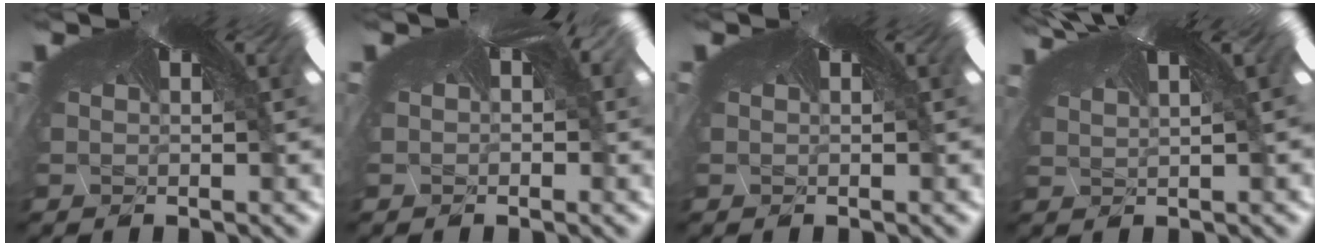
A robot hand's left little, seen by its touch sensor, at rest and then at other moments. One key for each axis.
{"total": 1.8, "fx": 0.0, "fy": 1.5, "fz": 0.9, "tx": -0.030, "ty": 0.010, "tz": -0.004}
{"total": 0.0}
{"total": 1.9, "fx": 1.0, "fy": 0.6, "fz": 1.5, "tx": -0.042, "ty": 0.008, "tz": 0.024}